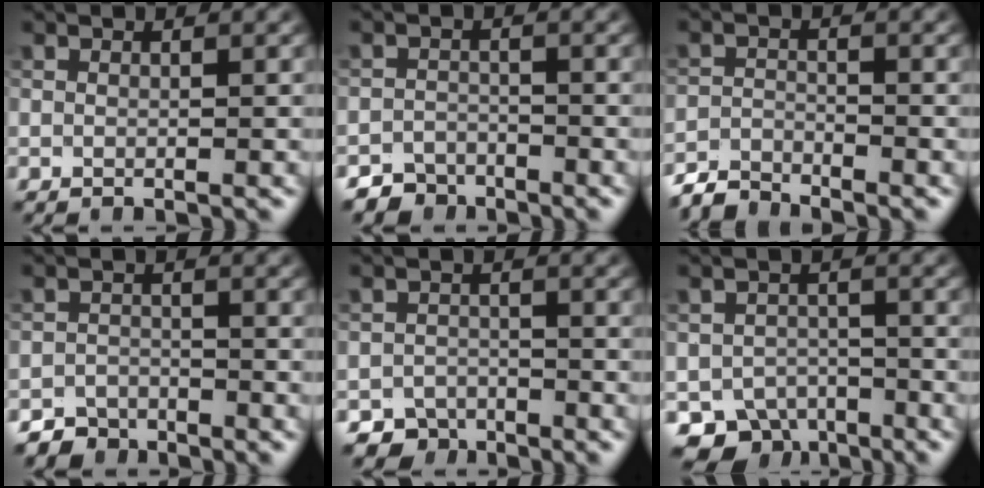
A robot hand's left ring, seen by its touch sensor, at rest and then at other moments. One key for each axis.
{"total": 3.1, "fx": -2.8, "fy": 1.5, "fz": 0.0, "tx": 0.011, "ty": -0.002, "tz": -0.048}
{"total": 2.9, "fx": -2.8, "fy": 0.5, "fz": 0.3, "tx": -0.008, "ty": -0.003, "tz": -0.064}
{"total": 2.8, "fx": -2.5, "fy": 1.3, "fz": 0.0, "tx": 0.009, "ty": -0.002, "tz": -0.046}
{"total": 3.3, "fx": -2.8, "fy": 1.7, "fz": -0.1, "tx": 0.019, "ty": 0.002, "tz": -0.047}
{"total": 5.0, "fx": -3.8, "fy": 3.1, "fz": 1.2, "tx": -0.007, "ty": -0.013, "tz": -0.060}